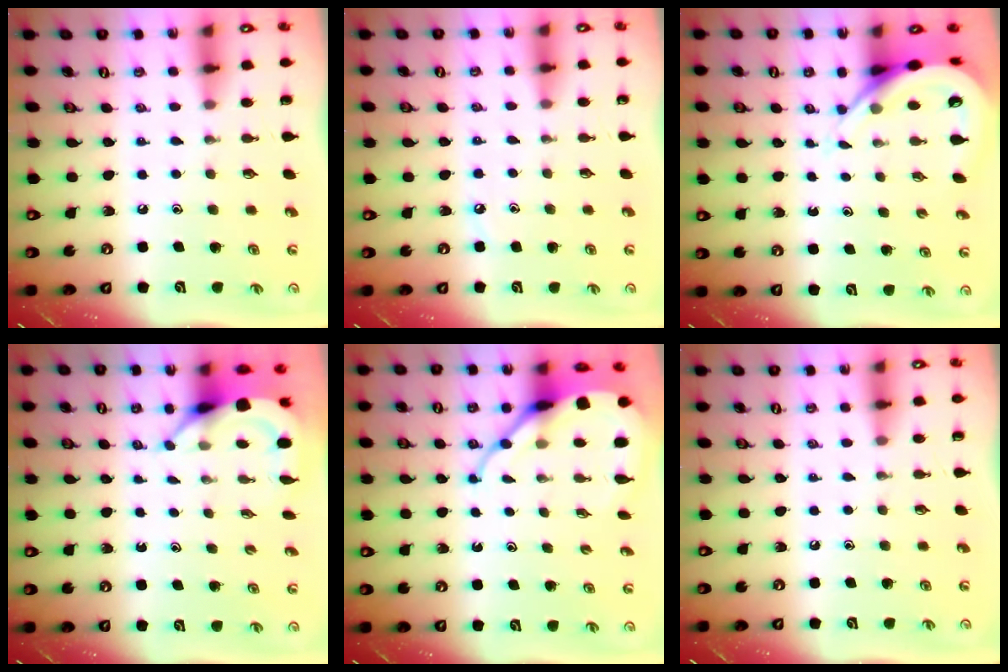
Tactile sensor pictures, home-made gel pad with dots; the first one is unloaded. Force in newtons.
{"total": 2.8, "press": 2.7, "slide": 0.4}
{"total": 6.3, "press": 6.3, "slide": 0.6}
{"total": 4.2, "press": 4.2, "slide": 0.1}
{"total": 9.2, "press": 9.1, "slide": 1.1}
{"total": 0.0}